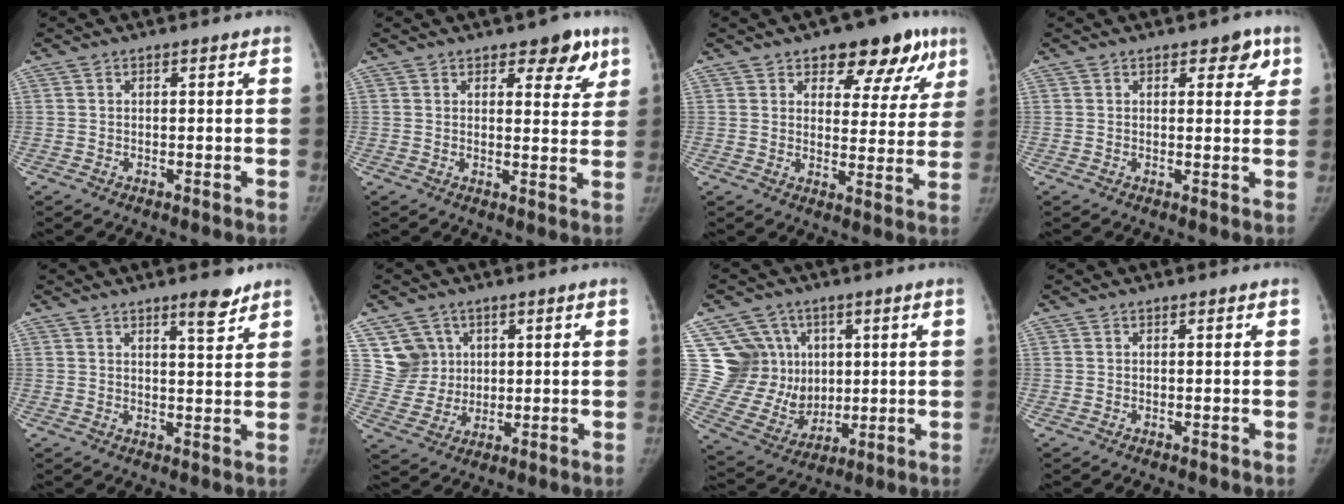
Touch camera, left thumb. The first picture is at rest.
{"total": 6.4, "force": [4.0, 3.2, 3.8], "torque": [-0.010, -0.019, 0.047]}
{"total": 13.3, "force": [7.9, 7.1, 7.9], "torque": [-0.033, -0.027, 0.102]}
{"total": 5.4, "force": [3.3, 2.8, 3.1], "torque": [-0.002, -0.016, 0.038]}
{"total": 4.6, "force": [3.4, 1.0, 2.9], "torque": [-0.033, -0.027, 0.050]}
{"total": 7.1, "force": [2.7, 6.6, 0.9], "torque": [0.021, -0.016, 0.059]}
{"total": 14.5, "force": [4.2, 13.1, 4.5], "torque": [-0.033, -0.004, 0.099]}
{"total": 0.0}